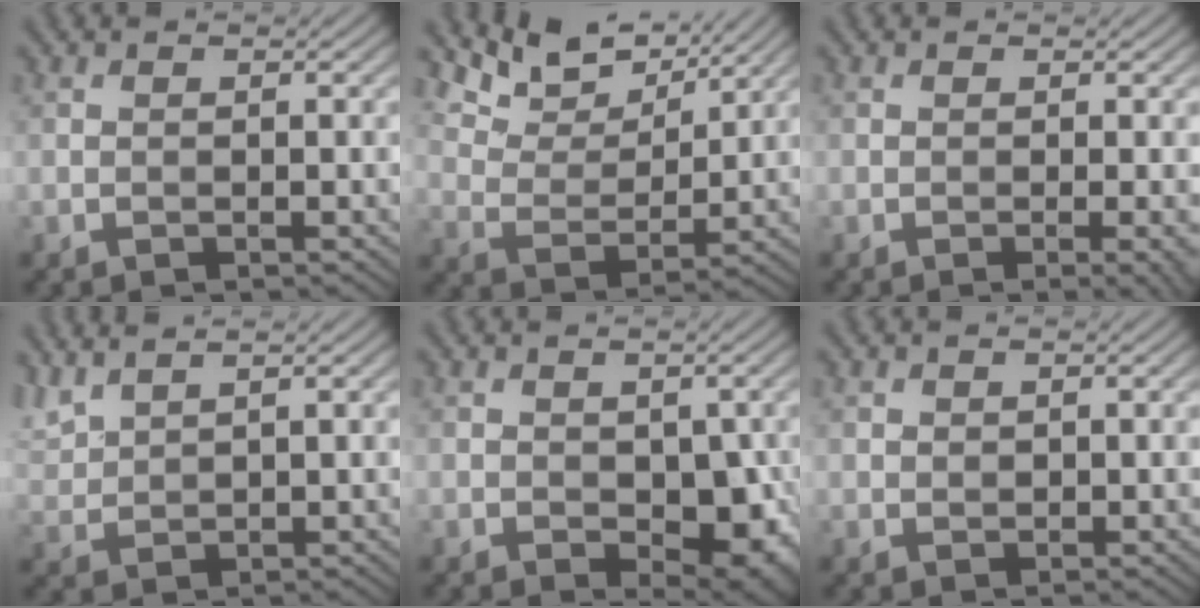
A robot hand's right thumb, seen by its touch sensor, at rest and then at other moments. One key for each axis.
{"total": 8.7, "fx": 6.9, "fy": 3.5, "fz": 4.1, "tx": -0.096, "ty": -0.007, "tz": 0.125}
{"total": 1.9, "fx": -0.3, "fy": 0.3, "fz": 1.9, "tx": -0.028, "ty": 0.001, "tz": -0.009}
{"total": 4.0, "fx": 3.4, "fy": 0.9, "fz": 1.8, "tx": -0.055, "ty": 0.012, "tz": 0.078}
{"total": 6.3, "fx": -1.1, "fy": 3.8, "fz": 4.9, "tx": -0.074, "ty": -0.019, "tz": -0.009}
{"total": 0.9, "fx": 0.3, "fy": 0.8, "fz": 0.2, "tx": -0.007, "ty": -0.004, "tz": 0.007}